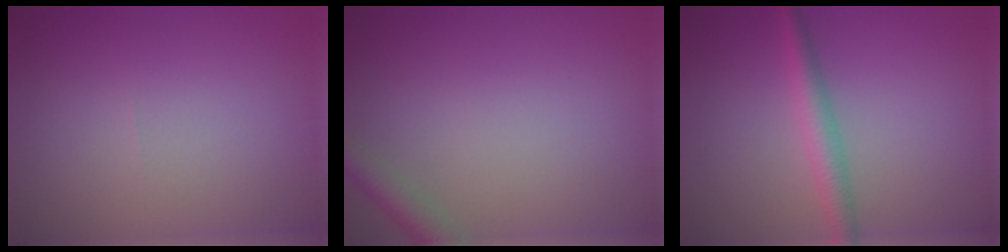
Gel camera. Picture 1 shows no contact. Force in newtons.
{"total": 2.2, "press": 2.2, "slide": 0.2}
{"total": 2.7, "press": 2.7, "slide": 0.0}